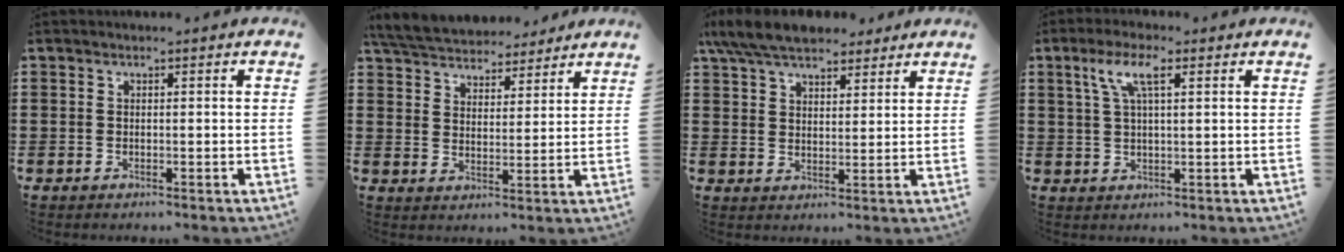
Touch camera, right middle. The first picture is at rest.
{"total": 6.3, "force": [6.2, 1.3, 0.5], "torque": [-0.041, -0.030, 0.113]}
{"total": 7.5, "force": [6.7, 2.0, 2.8], "torque": [-0.077, -0.007, 0.126]}
{"total": 5.8, "force": [2.7, 1.4, 5.0], "torque": [-0.106, 0.011, 0.043]}